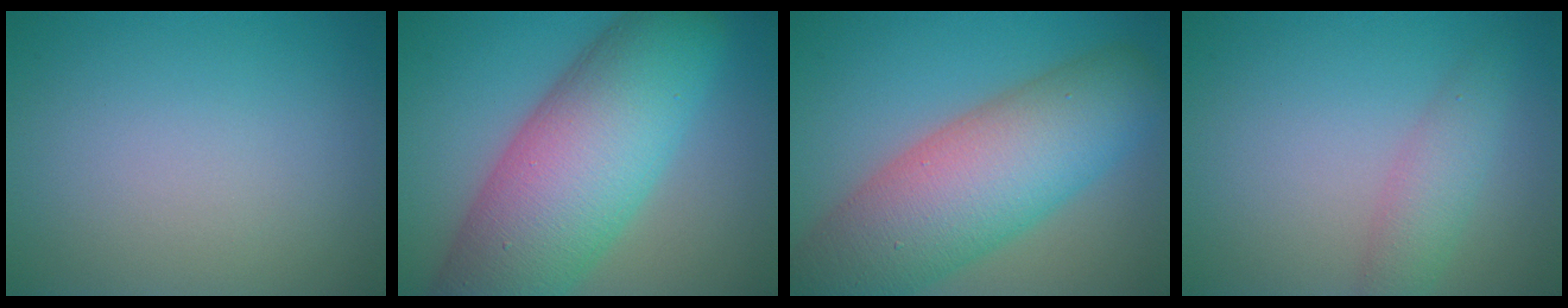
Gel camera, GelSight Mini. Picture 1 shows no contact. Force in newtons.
{"total": 13.7, "press": 13.7, "slide": 0.4}
{"total": 11.7, "press": 11.7, "slide": 0.5}
{"total": 2.6, "press": 2.6, "slide": 0.0}